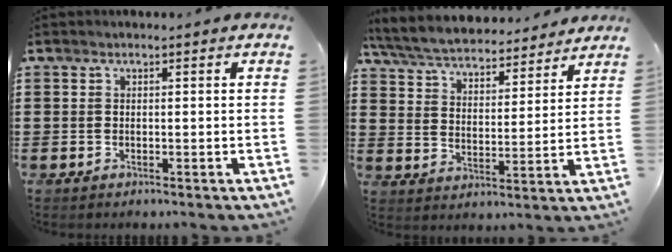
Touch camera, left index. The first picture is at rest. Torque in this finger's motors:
{"motor_torque": [2.14, 0.00, -0.01, 0.08]}